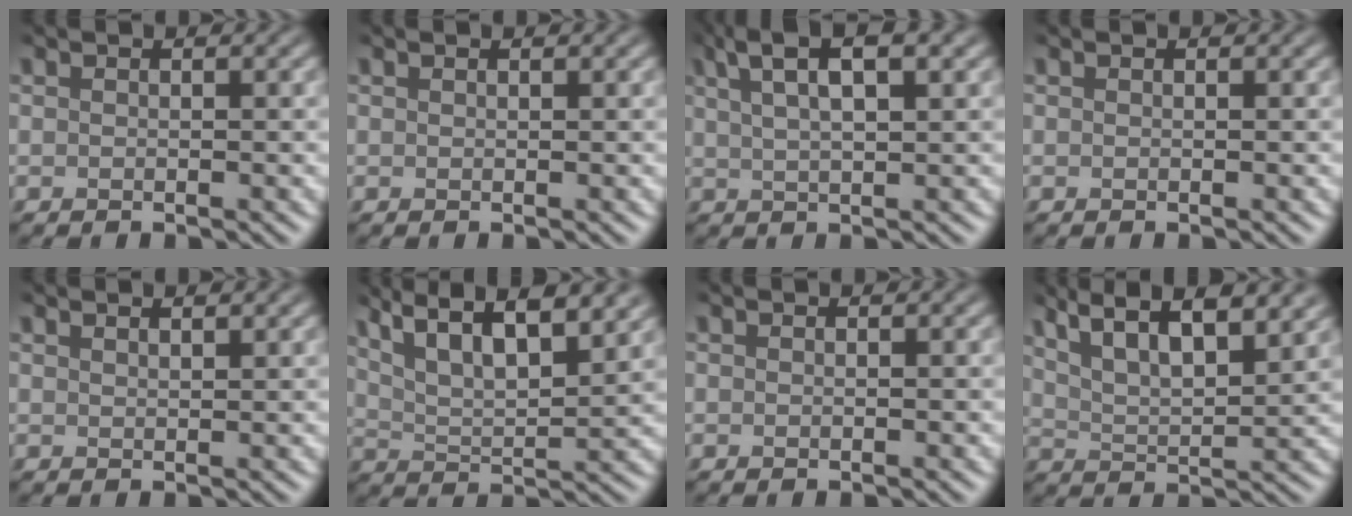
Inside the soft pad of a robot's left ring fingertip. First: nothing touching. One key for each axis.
{"total": 0.0}
{"total": 5.5, "fx": 3.3, "fy": 1.3, "fz": 4.2, "tx": -0.076, "ty": 0.015, "tz": 0.059}
{"total": 0.0}
{"total": 0.9, "fx": 0.8, "fy": -0.1, "fz": 0.3, "tx": -0.009, "ty": -0.001, "tz": 0.019}
{"total": 9.9, "fx": 6.9, "fy": 2.9, "fz": 6.4, "tx": -0.099, "ty": 0.031, "tz": 0.084}
{"total": 0.0}
{"total": 8.8, "fx": 6.2, "fy": 2.6, "fz": 5.7, "tx": -0.086, "ty": 0.030, "tz": 0.077}